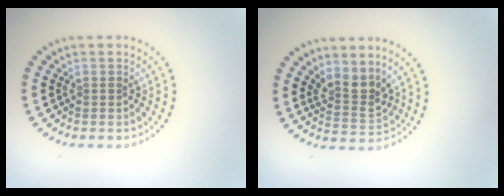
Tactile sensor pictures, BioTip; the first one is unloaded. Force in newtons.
{"total": 2.8, "press": 2.1, "slide": 1.8}